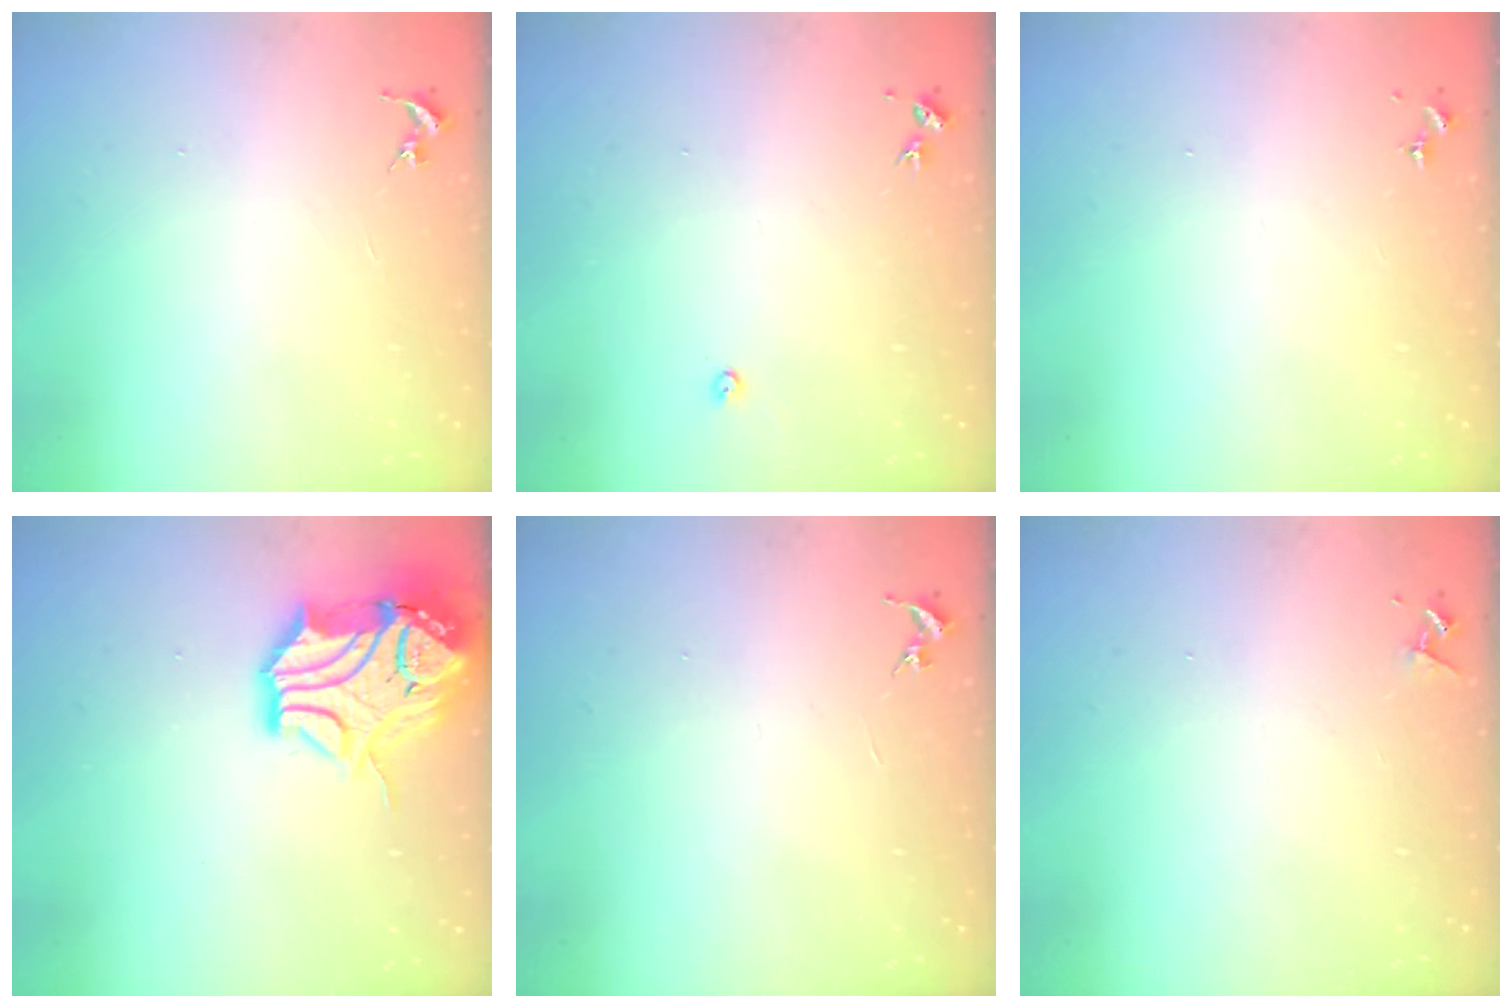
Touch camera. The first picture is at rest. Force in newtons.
{"total": 2.2, "press": 2.2, "slide": 0.3}
{"total": 0.0}
{"total": 17.2, "press": 17.1, "slide": 2.0}
{"total": 0.0}
{"total": 4.2, "press": 4.2, "slide": 0.5}